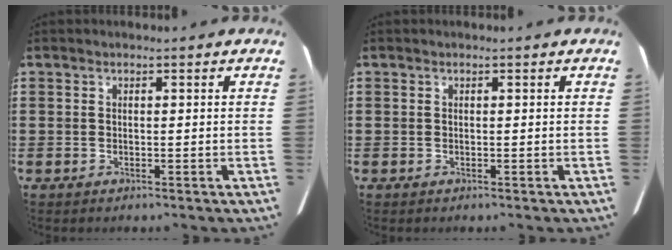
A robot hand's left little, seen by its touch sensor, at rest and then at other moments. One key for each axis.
{"total": 0.0}